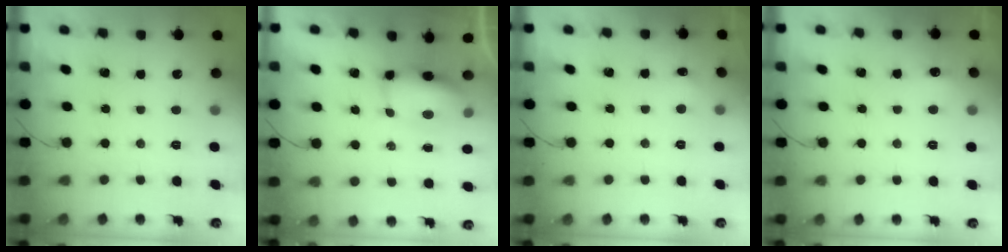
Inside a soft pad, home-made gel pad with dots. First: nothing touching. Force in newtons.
{"total": 13.8, "press": 9.9, "slide": 9.7}
{"total": 4.3, "press": 4.0, "slide": 1.4}
{"total": 6.4, "press": 6.3, "slide": 1.3}